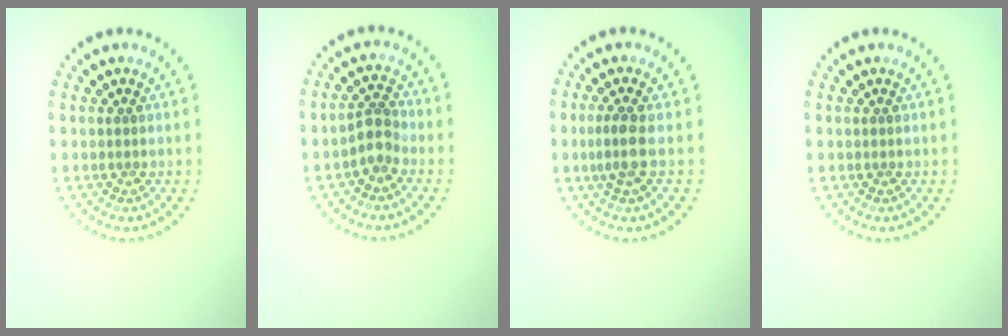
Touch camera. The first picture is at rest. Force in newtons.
{"total": 2.1, "press": 1.7, "slide": 1.2}
{"total": 2.2, "press": 1.8, "slide": 1.2}
{"total": 0.0}